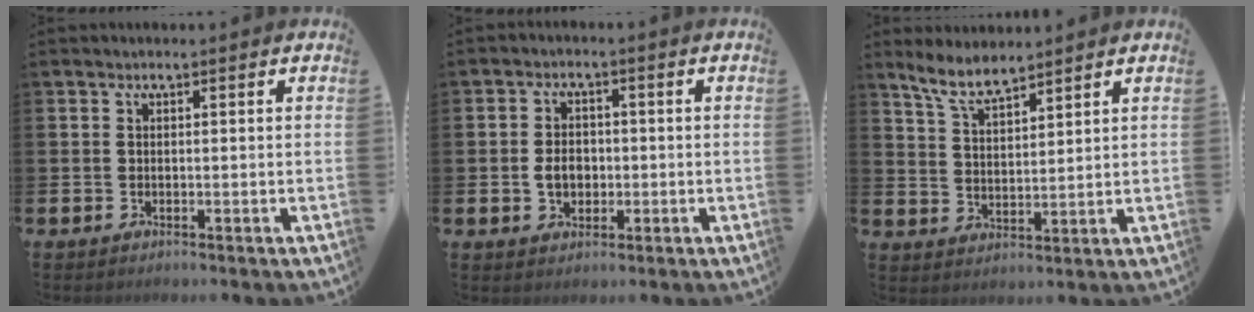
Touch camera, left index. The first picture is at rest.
{"total": 3.5, "force": [-0.5, 2.7, 2.2], "torque": [-0.027, 0.001, -0.016]}
{"total": 6.2, "force": [5.7, 1.1, 2.1], "torque": [-0.064, -0.017, 0.106]}